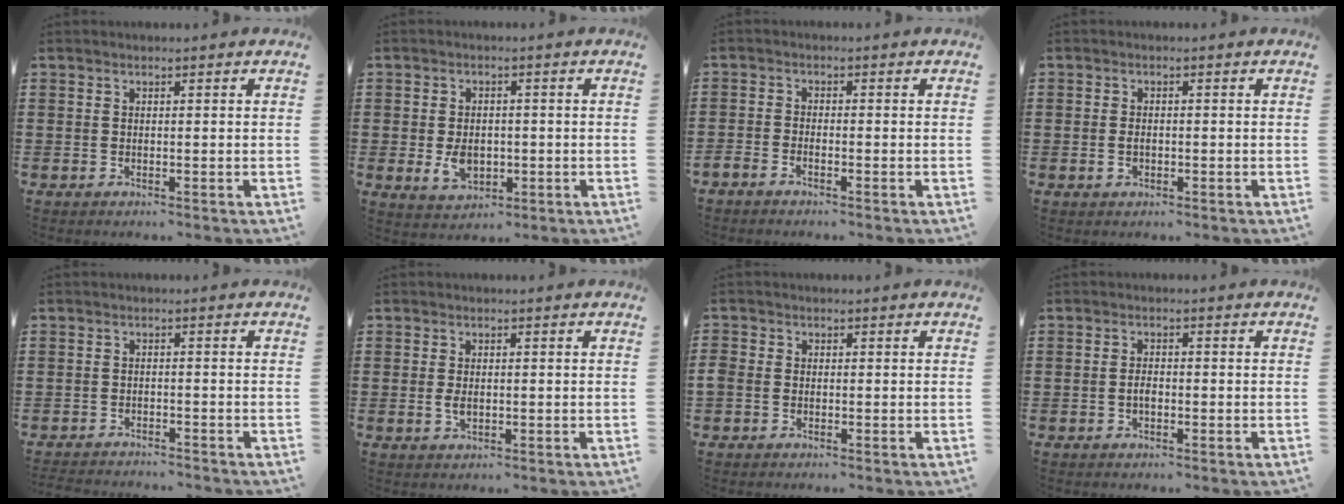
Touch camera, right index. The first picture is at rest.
{"total": 4.5, "force": [-0.8, 2.9, 3.3], "torque": [-0.063, -0.004, -0.016]}
{"total": 1.1, "force": [-1.0, 0.1, 0.2], "torque": [-0.006, 0.002, -0.020]}
{"total": 1.6, "force": [-0.4, 0.9, 1.2], "torque": [-0.024, 0.002, -0.008]}
{"total": 2.0, "force": [-2.0, 0.0, -0.1], "torque": [-0.005, -0.003, -0.044]}
{"total": 1.9, "force": [-0.2, 0.9, 1.6], "torque": [-0.033, -0.001, -0.003]}
{"total": 1.4, "force": [-0.6, 1.1, 0.6], "torque": [-0.020, 0.000, -0.016]}
{"total": 1.6, "force": [-0.5, 0.6, 1.5], "torque": [-0.030, -0.002, -0.009]}